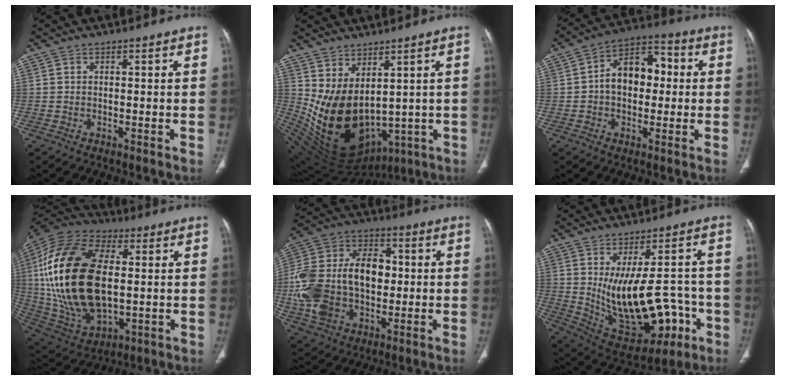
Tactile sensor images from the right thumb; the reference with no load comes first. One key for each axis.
{"total": 15.3, "fx": 2.2, "fy": 9.5, "fz": 11.7, "tx": -0.187, "ty": -0.039, "tz": 0.086}
{"total": 12.2, "fx": 0.6, "fy": 8.3, "fz": 9.0, "tx": -0.112, "ty": 0.034, "tz": 0.001}
{"total": 29.2, "fx": 2.1, "fy": 16.4, "fz": 24.1, "tx": -0.486, "ty": -0.008, "tz": 0.042}
{"total": 22.3, "fx": -0.8, "fy": 14.9, "fz": 16.6, "tx": -0.325, "ty": 0.024, "tz": -0.006}
{"total": 19.9, "fx": -3.2, "fy": 10.5, "fz": 16.5, "tx": -0.224, "ty": 0.004, "tz": -0.011}